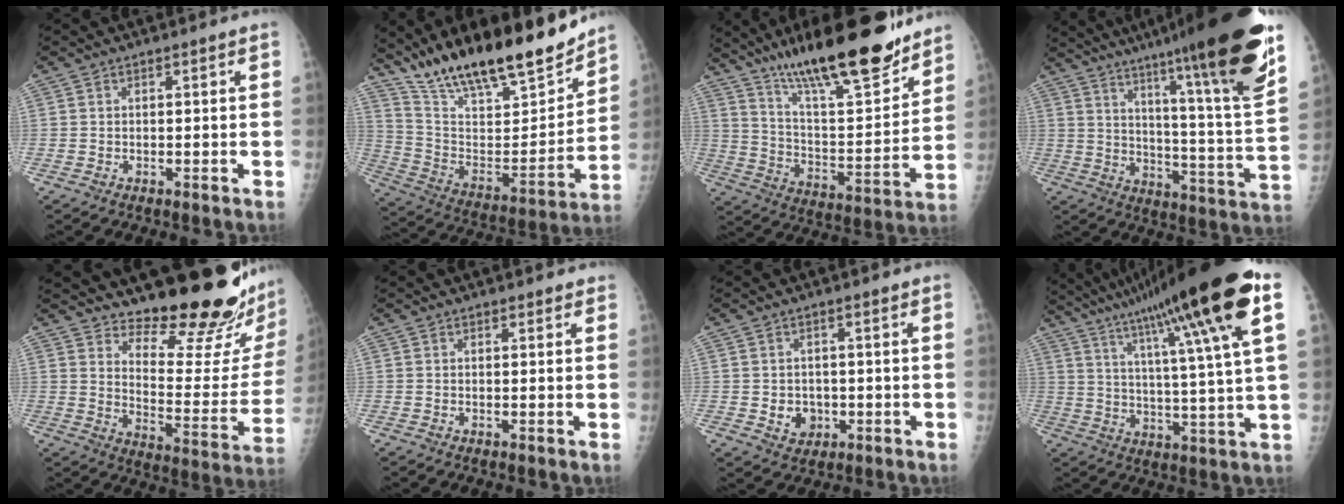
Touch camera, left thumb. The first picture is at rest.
{"total": 25.6, "force": [20.7, 6.7, 13.5], "torque": [-0.194, -0.087, 0.349]}
{"total": 25.3, "force": [18.6, 5.9, 16.2], "torque": [-0.234, -0.082, 0.307]}
{"total": 28.2, "force": [18.9, 1.6, 20.8], "torque": [-0.295, -0.090, 0.275]}
{"total": 21.5, "force": [18.9, 4.0, 9.5], "torque": [-0.096, -0.183, 0.256]}
{"total": 1.0, "force": [0.8, 0.5, 0.2], "torque": [0.005, -0.004, 0.007]}
{"total": 4.2, "force": [-0.6, 3.7, 1.9], "torque": [-0.009, 0.002, 0.001]}
{"total": 26.3, "force": [14.0, 2.4, 22.1], "torque": [-0.350, -0.012, 0.210]}